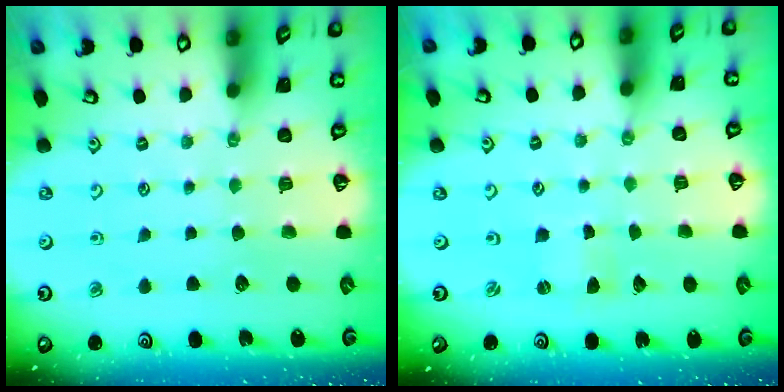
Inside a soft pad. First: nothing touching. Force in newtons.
{"total": 0.0}